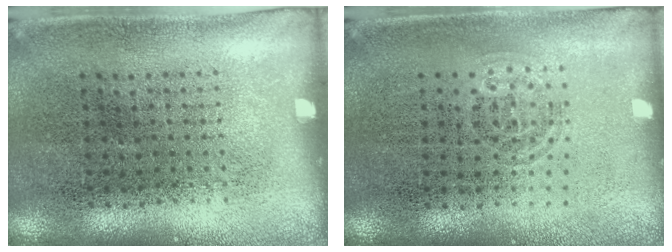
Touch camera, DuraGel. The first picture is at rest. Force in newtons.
{"total": 0.9, "press": 0.5, "slide": 0.7}